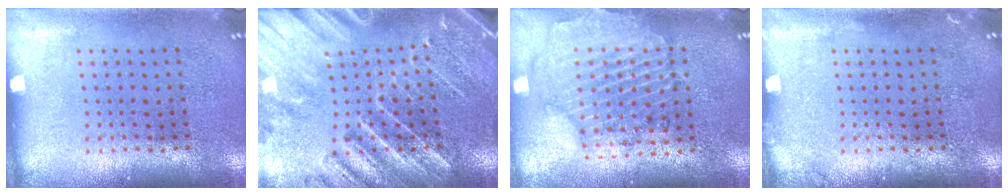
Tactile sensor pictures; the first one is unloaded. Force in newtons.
{"total": 3.2, "press": 3.0, "slide": 1.1}
{"total": 0.8, "press": 0.7, "slide": 0.3}
{"total": 0.7, "press": 0.7, "slide": 0.2}